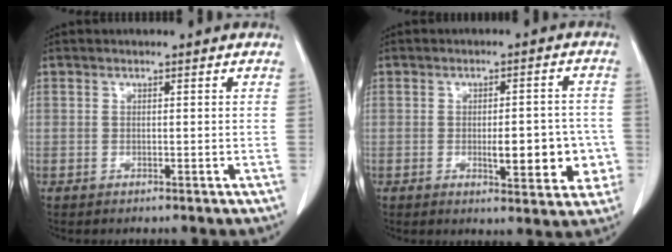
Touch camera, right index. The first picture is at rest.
{"total": 8.4, "force": [-1.8, 2.7, 7.7], "torque": [-0.095, 0.006, -0.017]}